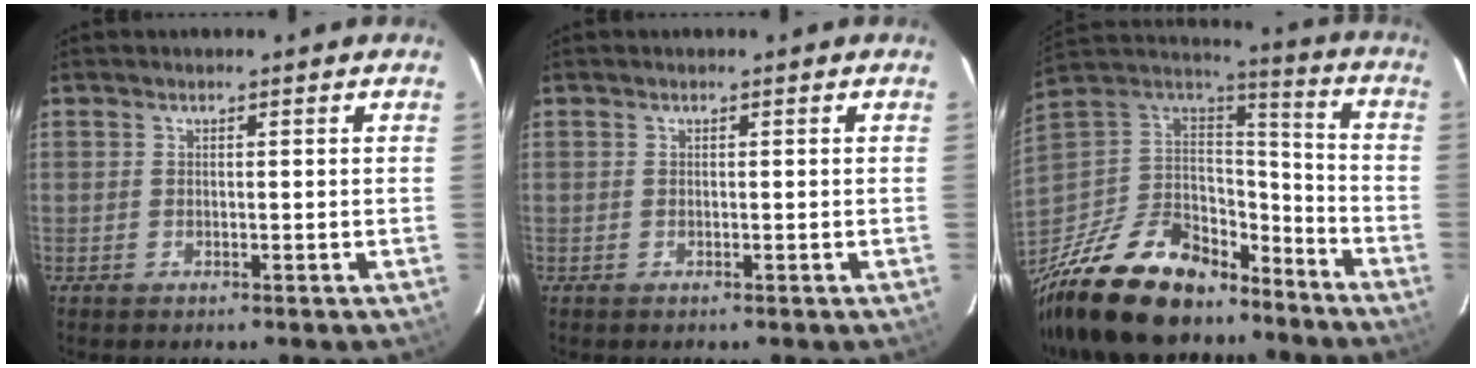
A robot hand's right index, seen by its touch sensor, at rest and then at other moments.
{"total": 0.0}
{"total": 25.9, "force": [-18.1, 13.0, 13.2], "torque": [-0.292, 0.007, -0.289]}